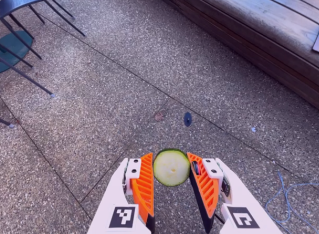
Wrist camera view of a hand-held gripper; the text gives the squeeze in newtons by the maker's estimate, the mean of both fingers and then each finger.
{"total": 7.1, "left": 7.0, "right": 7.3}